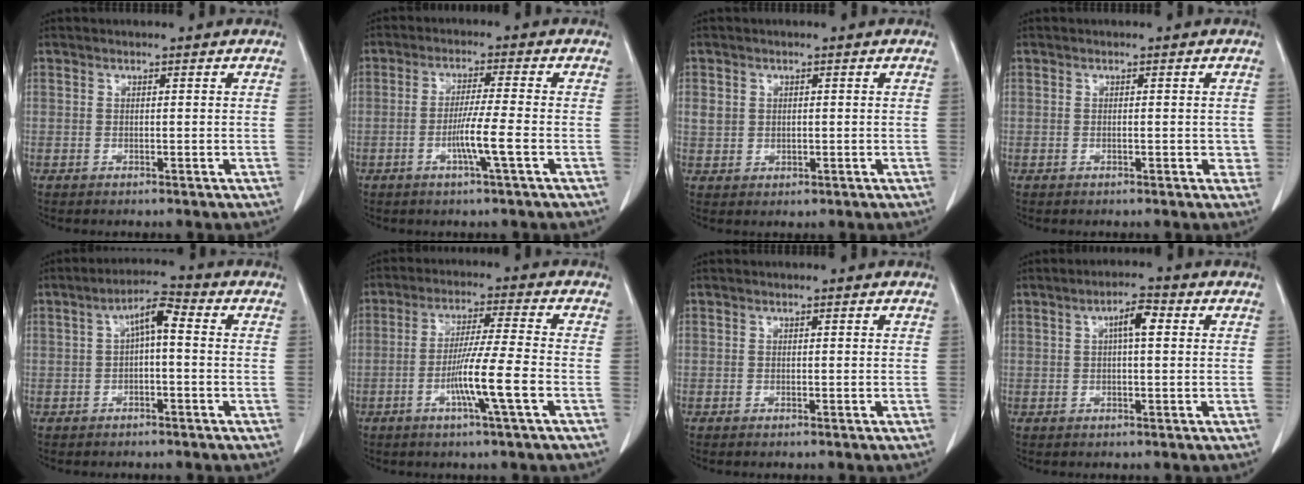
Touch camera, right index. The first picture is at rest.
{"total": 5.5, "force": [-1.8, -0.9, 5.1], "torque": [-0.096, -0.009, -0.038]}
{"total": 3.1, "force": [0.5, 2.7, 1.4], "torque": [-0.030, 0.002, 0.016]}
{"total": 1.7, "force": [-0.2, 0.9, 1.5], "torque": [-0.016, 0.000, -0.003]}
{"total": 4.8, "force": [0.3, 1.2, 4.7], "torque": [-0.082, 0.022, 0.003]}
{"total": 8.7, "force": [-2.9, -1.1, 8.1], "torque": [-0.152, -0.010, -0.058]}
{"total": 0.0}
{"total": 3.8, "force": [0.9, 0.9, 3.5], "torque": [-0.061, 0.011, 0.013]}